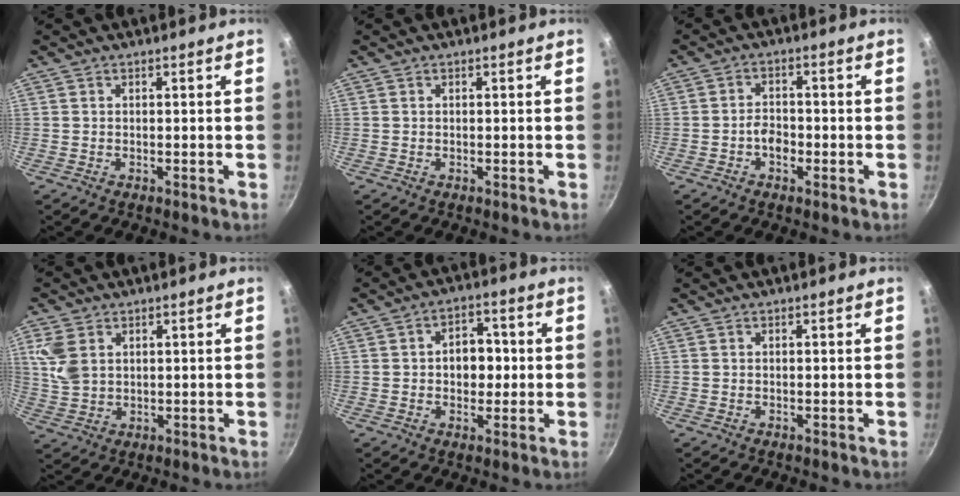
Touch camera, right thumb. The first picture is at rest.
{"total": 0.0}
{"total": 3.8, "force": [-1.4, 2.4, 2.5], "torque": [-0.029, 0.017, -0.027]}
{"total": 6.6, "force": [2.3, 4.6, 4.1], "torque": [-0.081, -0.005, 0.053]}
{"total": 6.9, "force": [0.1, 5.1, 4.6], "torque": [-0.027, 0.011, -0.004]}
{"total": 0.0}